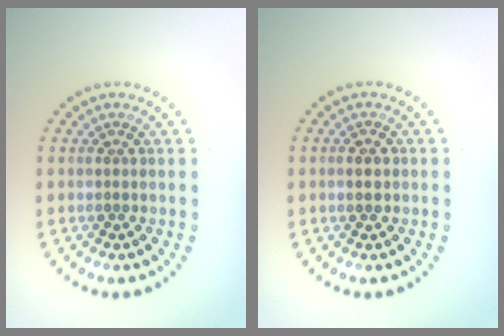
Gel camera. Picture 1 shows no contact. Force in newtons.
{"total": 1.8, "press": 1.8, "slide": 0.1}